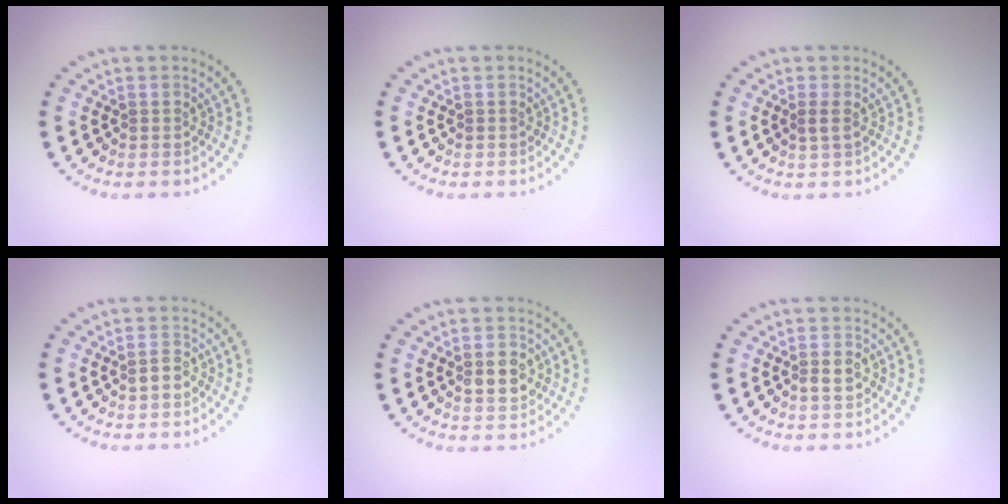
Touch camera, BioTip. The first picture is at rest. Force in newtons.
{"total": 0.0}
{"total": 1.0, "press": 0.9, "slide": 0.4}
{"total": 1.3, "press": 1.3, "slide": 0.3}
{"total": 2.6, "press": 2.6, "slide": 0.2}
{"total": 1.5, "press": 1.5, "slide": 0.1}